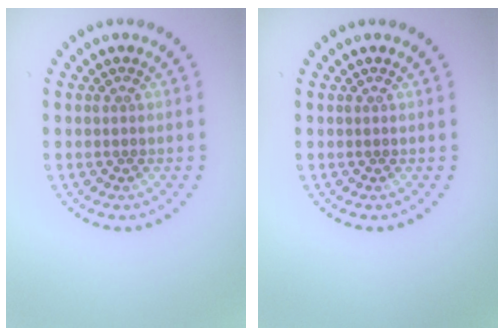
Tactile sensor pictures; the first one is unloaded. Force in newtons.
{"total": 0.0}